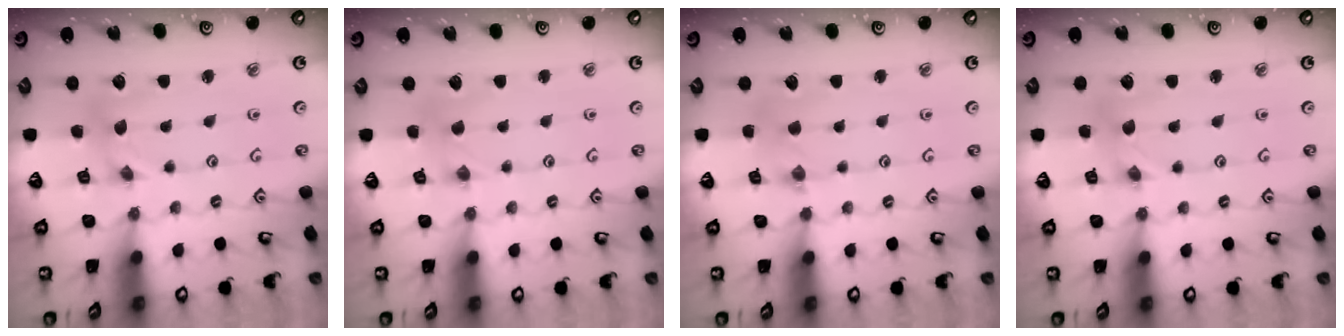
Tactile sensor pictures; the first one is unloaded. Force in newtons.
{"total": 1.3, "press": 1.3, "slide": 0.2}
{"total": 2.6, "press": 2.6, "slide": 0.3}
{"total": 1.0, "press": 1.0, "slide": 0.2}